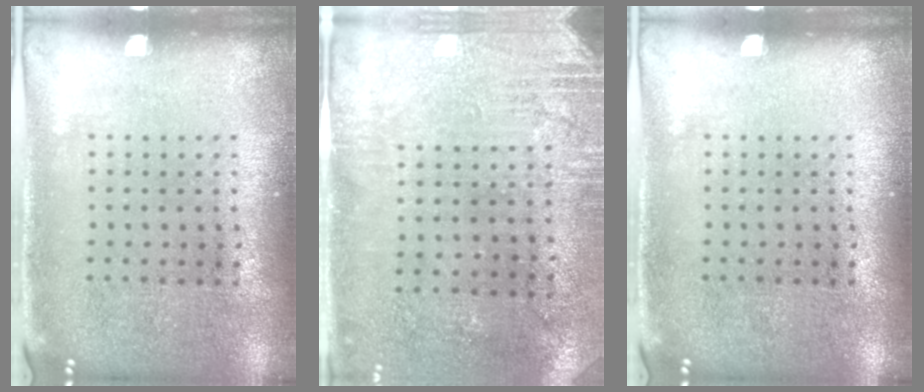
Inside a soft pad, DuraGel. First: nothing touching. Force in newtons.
{"total": 2.8, "press": 2.5, "slide": 1.4}
{"total": 0.0}